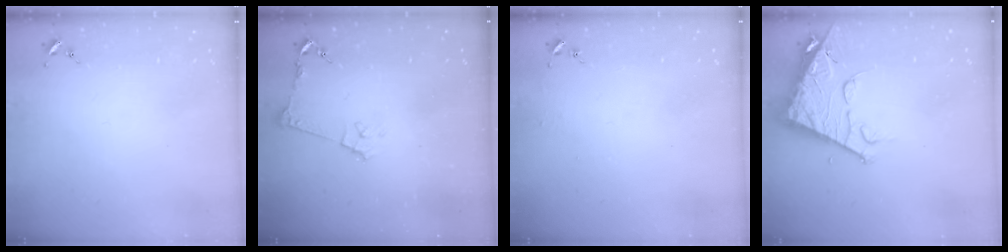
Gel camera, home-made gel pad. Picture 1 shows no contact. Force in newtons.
{"total": 8.3, "press": 8.3, "slide": 0.8}
{"total": 3.6, "press": 3.6, "slide": 0.3}
{"total": 12.8, "press": 12.7, "slide": 1.6}